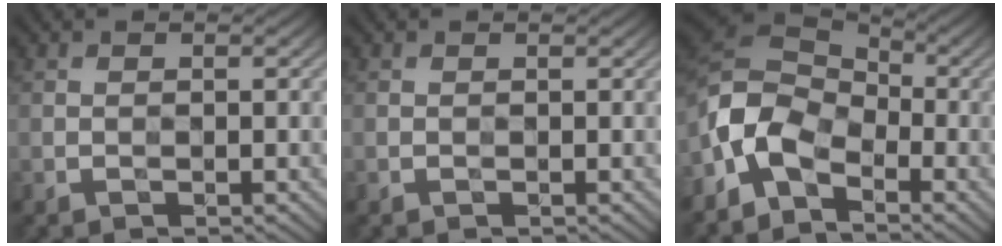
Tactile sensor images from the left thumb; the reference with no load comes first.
{"total": 0.0}
{"total": 7.9, "force": [-3.9, 5.2, 4.5], "torque": [-0.097, 0.009, -0.106]}